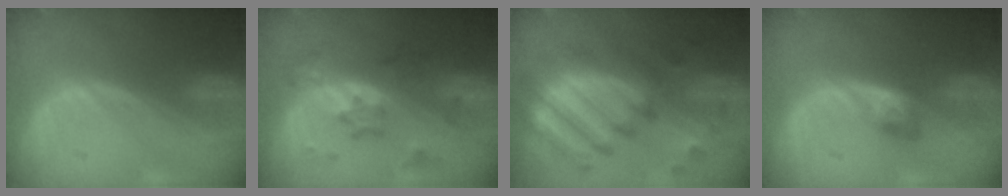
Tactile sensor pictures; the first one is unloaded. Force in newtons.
{"total": 6.5, "press": 6.4, "slide": 0.7}
{"total": 11.9, "press": 10.4, "slide": 5.8}
{"total": 2.9, "press": 2.5, "slide": 1.4}